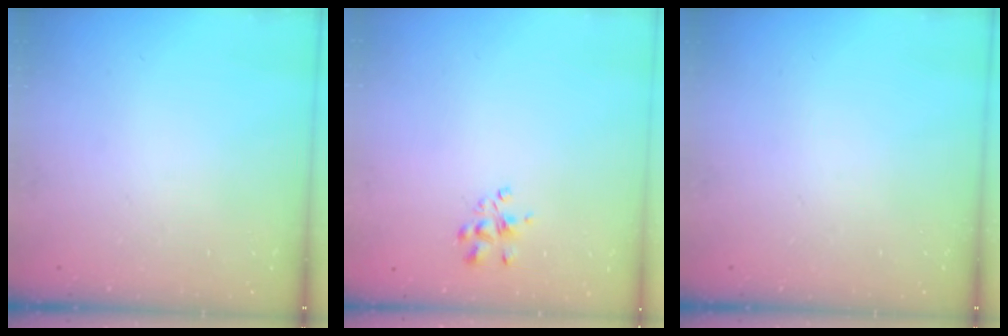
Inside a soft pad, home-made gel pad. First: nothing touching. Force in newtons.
{"total": 3.4, "press": 3.3, "slide": 1.0}
{"total": 0.0}